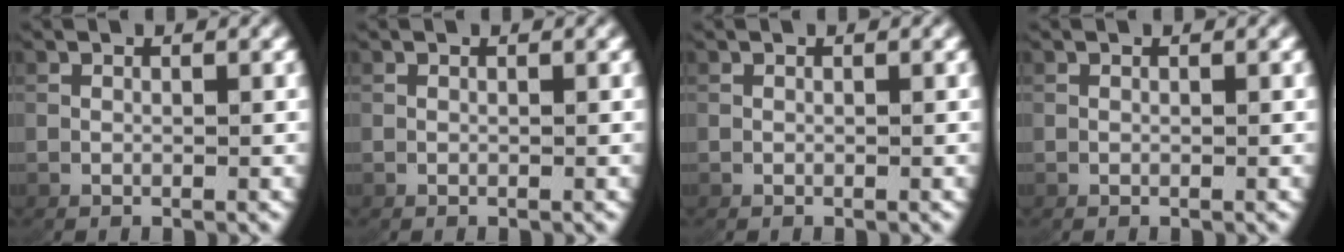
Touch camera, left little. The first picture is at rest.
{"total": 0.0}
{"total": 0.0}
{"total": 0.0}